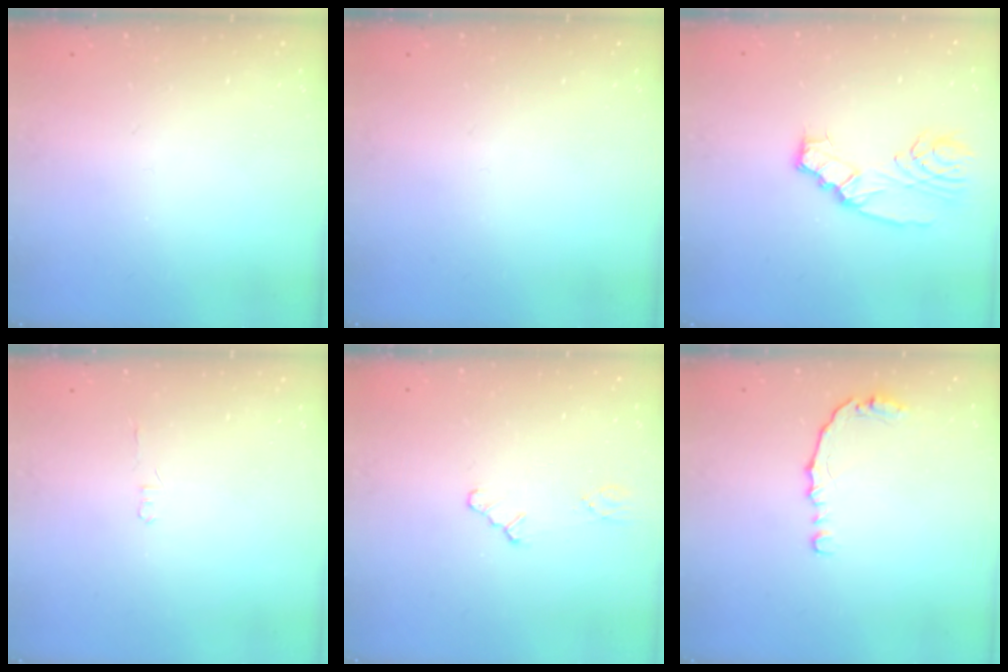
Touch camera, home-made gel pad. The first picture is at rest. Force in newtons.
{"total": 0.0}
{"total": 6.6, "press": 6.6, "slide": 0.7}
{"total": 1.2, "press": 1.2, "slide": 0.3}
{"total": 1.0, "press": 1.0, "slide": 0.3}
{"total": 7.0, "press": 6.9, "slide": 0.7}